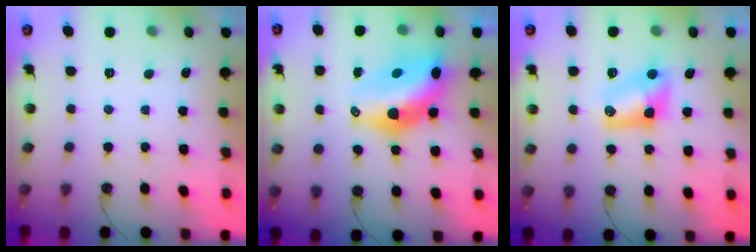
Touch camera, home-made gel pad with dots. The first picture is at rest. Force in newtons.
{"total": 13.9, "press": 13.3, "slide": 4.1}
{"total": 7.3, "press": 7.3, "slide": 0.7}